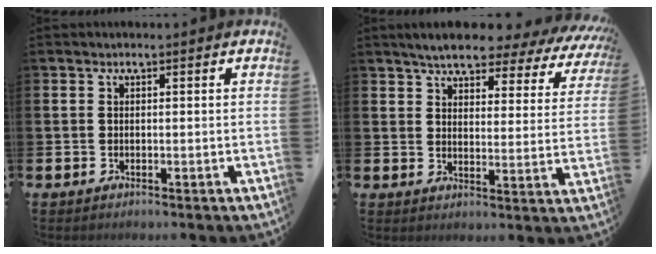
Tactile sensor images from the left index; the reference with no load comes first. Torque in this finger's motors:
{"motor_torque": [1.17, -0.97, 0.59, 0.21]}